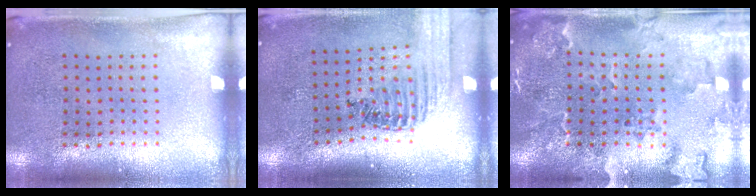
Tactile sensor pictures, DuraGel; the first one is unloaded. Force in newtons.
{"total": 1.4, "press": 1.4, "slide": 0.1}
{"total": 2.4, "press": 2.2, "slide": 1.0}